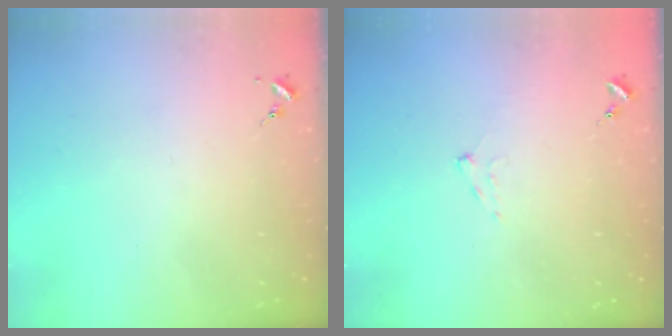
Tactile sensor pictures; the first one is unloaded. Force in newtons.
{"total": 6.0, "press": 6.0, "slide": 0.6}